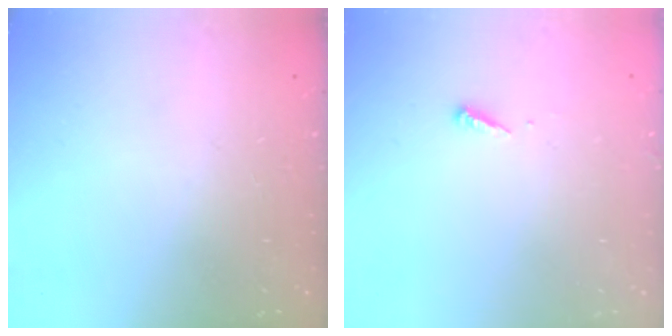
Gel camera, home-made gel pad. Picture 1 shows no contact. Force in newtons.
{"total": 3.5, "press": 3.5, "slide": 0.2}